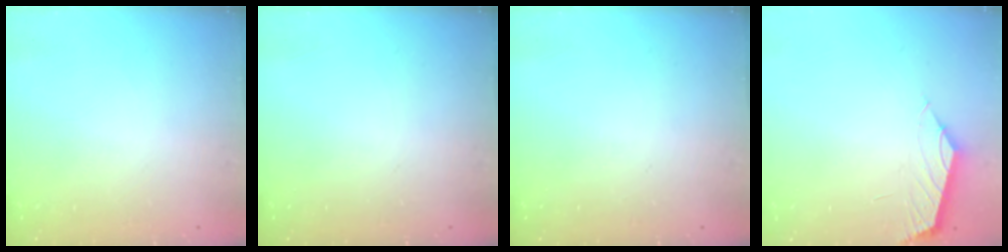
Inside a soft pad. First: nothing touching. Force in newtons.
{"total": 0.0}
{"total": 0.0}
{"total": 1.1, "press": 1.0, "slide": 0.4}